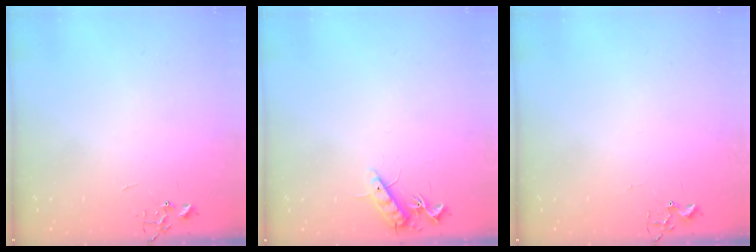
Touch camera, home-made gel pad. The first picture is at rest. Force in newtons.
{"total": 10.1, "press": 10.0, "slide": 0.8}
{"total": 1.8, "press": 1.8, "slide": 0.2}